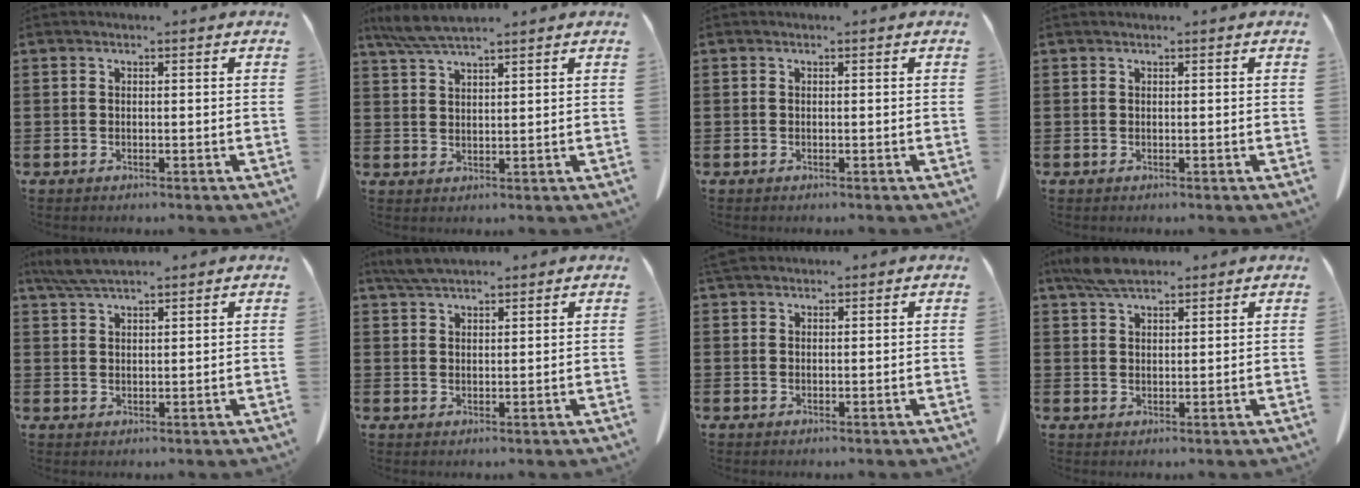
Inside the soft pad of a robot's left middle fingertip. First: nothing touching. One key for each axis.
{"total": 4.9, "fx": 4.1, "fy": 0.5, "fz": 2.7, "tx": -0.063, "ty": -0.006, "tz": 0.076}
{"total": 0.0}
{"total": 0.0}
{"total": 4.3, "fx": 3.6, "fy": 0.7, "fz": 2.3, "tx": -0.053, "ty": -0.004, "tz": 0.068}
{"total": 3.7, "fx": 3.3, "fy": 0.8, "fz": 1.5, "tx": -0.039, "ty": 0.000, "tz": 0.062}
{"total": 1.9, "fx": 1.7, "fy": 0.5, "fz": 0.6, "tx": -0.017, "ty": 0.003, "tz": 0.034}
{"total": 5.5, "fx": 4.4, "fy": 1.6, "fz": 2.8, "tx": -0.066, "ty": -0.002, "tz": 0.083}